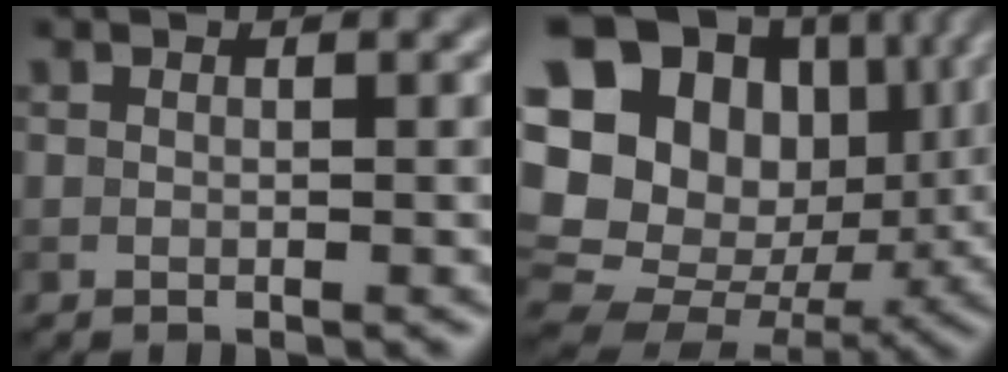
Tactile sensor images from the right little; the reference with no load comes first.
{"total": 21.2, "force": [4.2, 17.5, 11.2], "torque": [-0.244, 0.024, 0.083]}